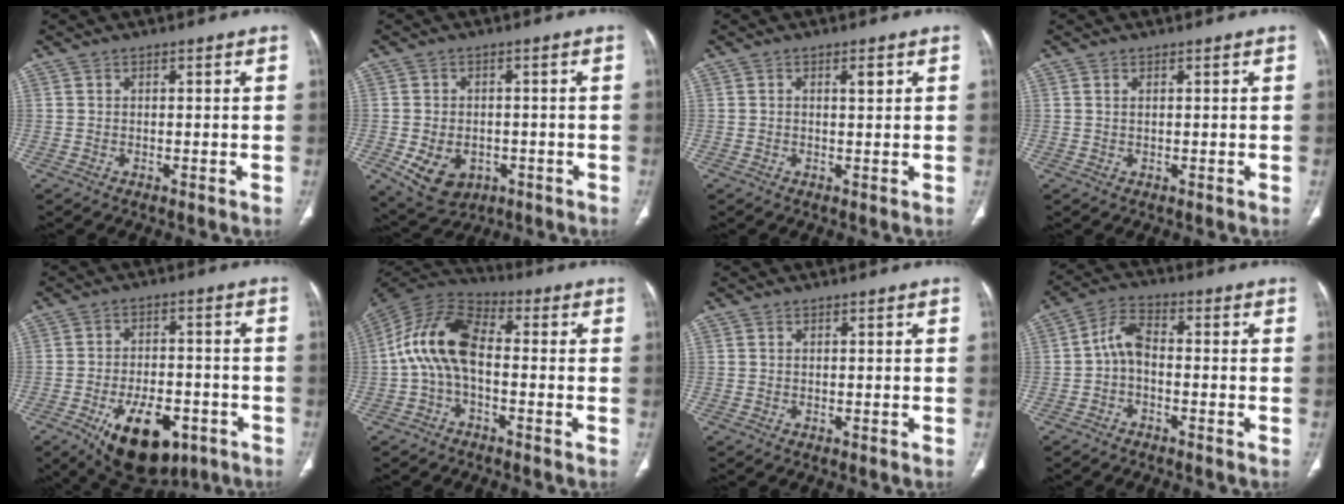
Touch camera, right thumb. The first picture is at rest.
{"total": 8.9, "force": [-3.0, 6.7, 5.1], "torque": [-0.080, 0.012, -0.029]}
{"total": 1.3, "force": [0.6, 0.3, 1.1], "torque": [-0.017, -0.001, 0.010]}
{"total": 0.7, "force": [0.3, 0.2, 0.5], "torque": [-0.016, 0.003, 0.008]}
{"total": 15.5, "force": [-7.5, 8.3, 10.7], "torque": [-0.141, 0.023, -0.099]}
{"total": 12.5, "force": [-0.8, 6.9, 10.4], "torque": [-0.198, 0.036, -0.029]}
{"total": 0.0}
{"total": 5.3, "force": [-1.0, 3.0, 4.3], "torque": [-0.081, 0.024, -0.029]}